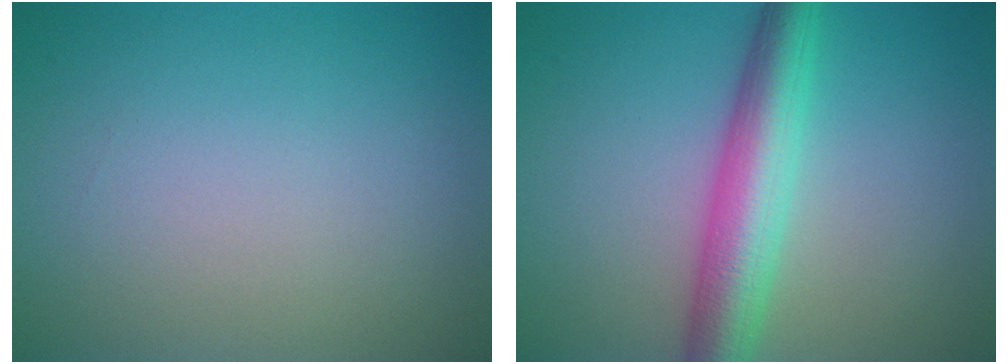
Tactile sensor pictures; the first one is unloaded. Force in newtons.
{"total": 6.0, "press": 6.0, "slide": 0.3}